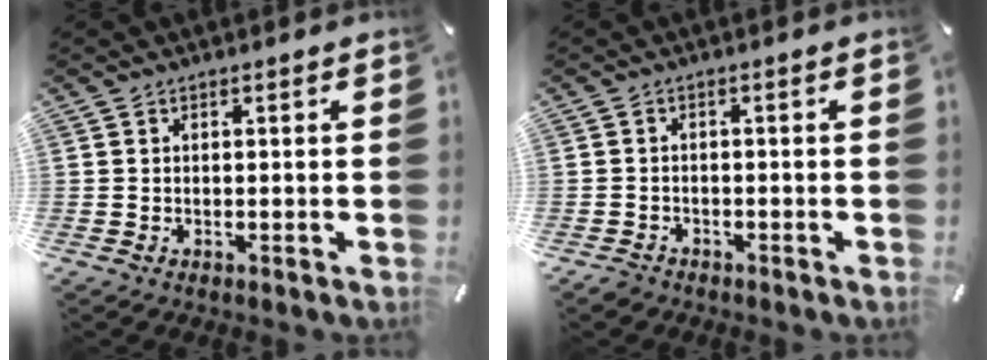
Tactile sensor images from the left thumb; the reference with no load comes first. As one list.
[{"total": 2.0, "force": [-1.6, 1.0, 0.4], "torque": [-0.013, 0.007, -0.037]}]